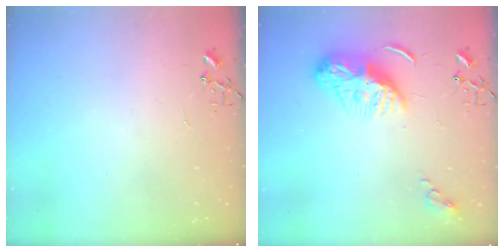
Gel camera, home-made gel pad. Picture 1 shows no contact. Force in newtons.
{"total": 10.0, "press": 10.0, "slide": 0.9}